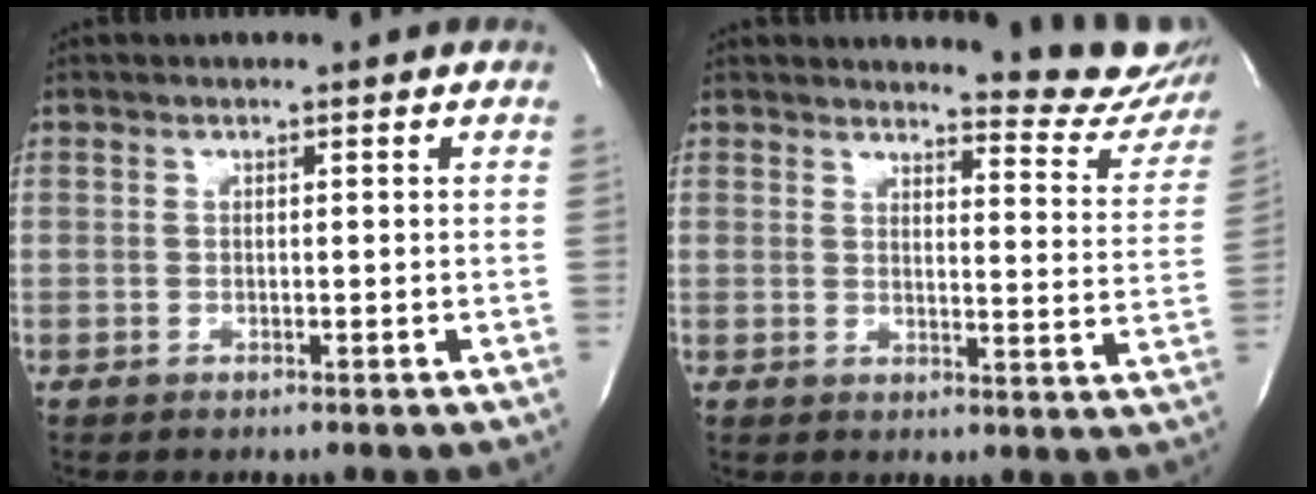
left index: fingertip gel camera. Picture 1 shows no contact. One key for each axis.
{"total": 12.9, "fx": 12.5, "fy": 2.2, "fz": 2.6, "tx": -0.007, "ty": -0.074, "tz": 0.117}